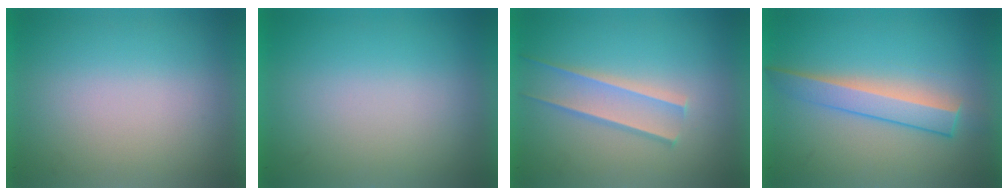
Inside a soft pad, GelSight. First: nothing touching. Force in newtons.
{"total": 0.0}
{"total": 1.6}
{"total": 3.2}